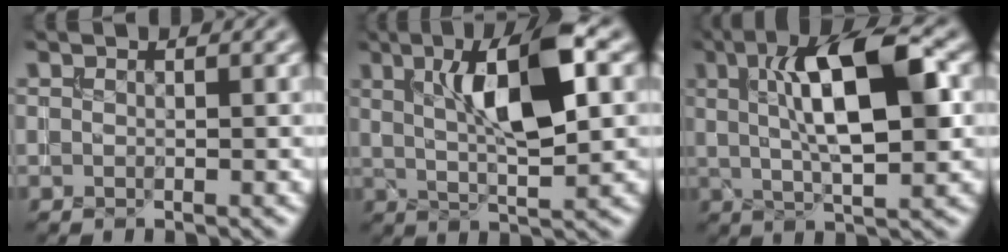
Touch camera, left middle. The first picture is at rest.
{"total": 8.6, "force": [2.2, 2.4, 7.9], "torque": [-0.128, 0.006, 0.038]}
{"total": 10.1, "force": [2.2, 3.1, 9.4], "torque": [-0.140, 0.009, 0.034]}